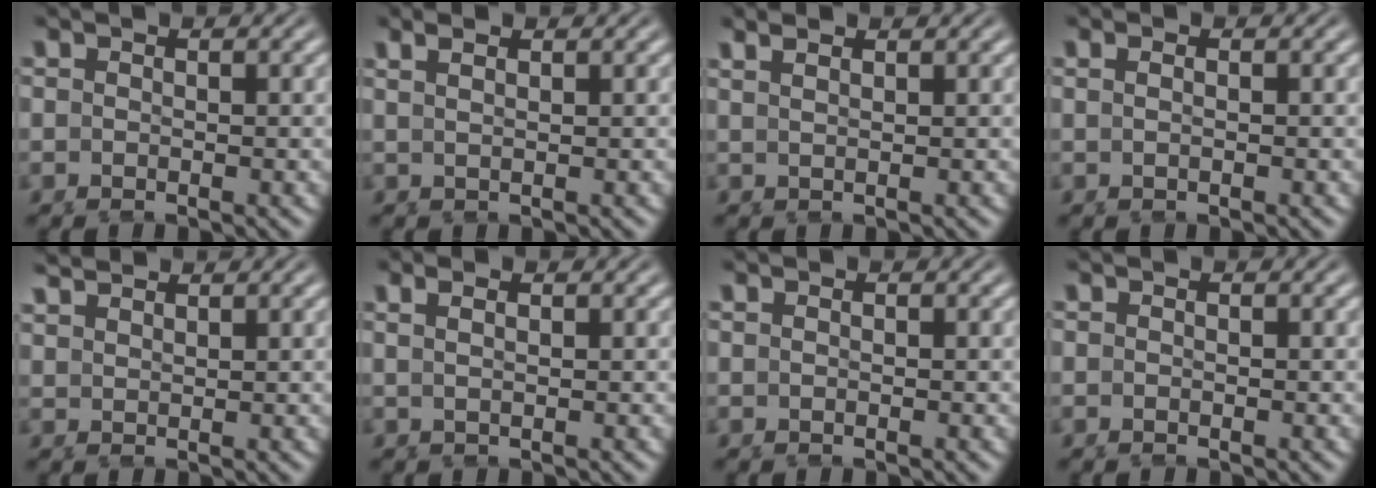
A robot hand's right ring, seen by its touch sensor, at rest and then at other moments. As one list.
[{"total": 1.4, "force": [1.0, 0.2, 0.9], "torque": [-0.014, 0.005, 0.016]}, {"total": 1.4, "force": [1.2, 0.2, 0.7], "torque": [-0.011, 0.005, 0.021]}, {"total": 0.6, "force": [-0.1, -0.1, 0.6], "torque": [-0.008, 0.000, -0.001]}, {"total": 1.8, "force": [1.8, 0.3, 0.2], "torque": [0.000, 0.001, 0.036]}, {"total": 1.2, "force": [0.5, 0.2, 1.0], "torque": [-0.017, 0.001, 0.010]}, {"total": 0.0}, {"total": 0.0}]